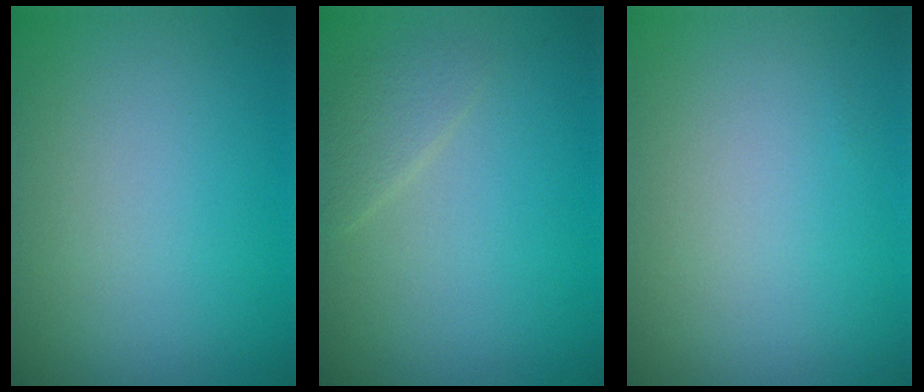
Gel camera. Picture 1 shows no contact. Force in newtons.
{"total": 1.4, "press": 1.4, "slide": 0.1}
{"total": 0.0}